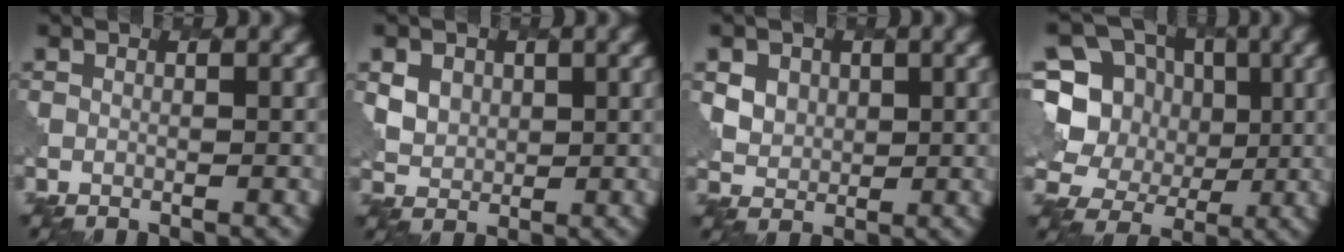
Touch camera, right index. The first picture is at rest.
{"total": 4.6, "force": [2.3, 3.6, 1.9], "torque": [-0.046, 0.013, 0.037]}
{"total": 5.6, "force": [2.9, 4.2, 2.2], "torque": [-0.054, 0.013, 0.044]}
{"total": 10.0, "force": [2.1, 8.9, 3.8], "torque": [-0.110, 0.028, 0.010]}